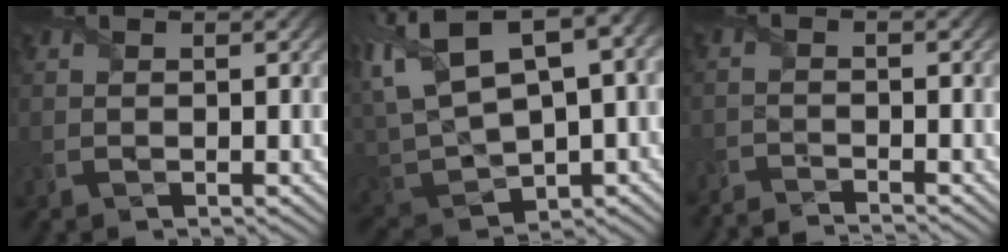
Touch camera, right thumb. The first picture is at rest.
{"total": 15.3, "force": [3.0, 8.8, 12.1], "torque": [-0.285, -0.007, 0.086]}
{"total": 3.0, "force": [-2.9, -0.6, 0.0], "torque": [-0.004, -0.005, -0.065]}